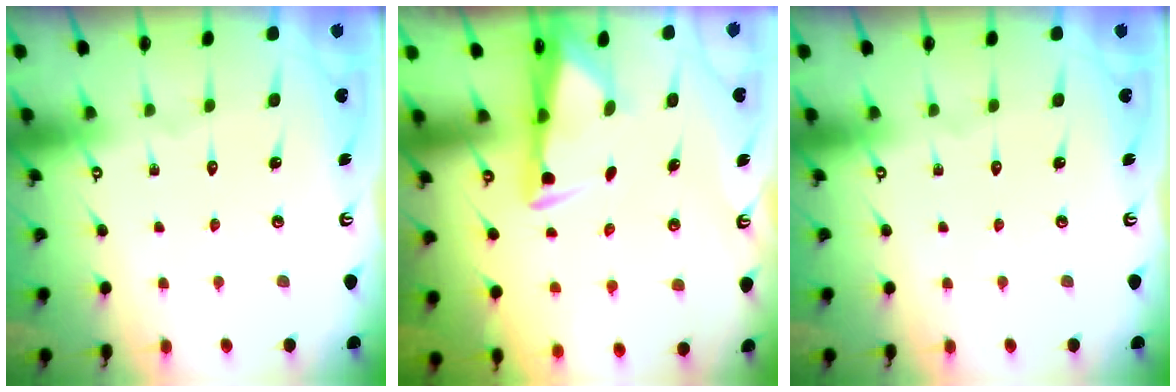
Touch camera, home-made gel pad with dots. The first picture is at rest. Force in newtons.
{"total": 3.0, "press": 2.8, "slide": 1.0}
{"total": 0.0}